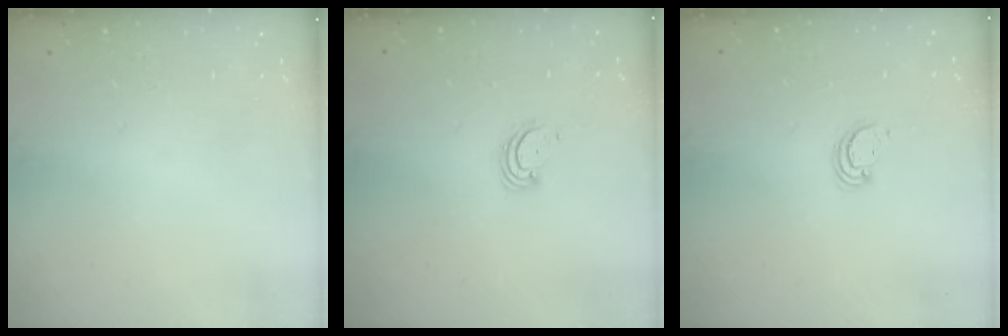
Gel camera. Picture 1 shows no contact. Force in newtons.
{"total": 2.9, "press": 2.9, "slide": 0.3}
{"total": 2.6, "press": 2.6, "slide": 0.2}